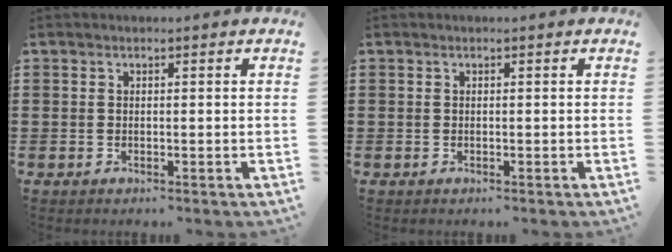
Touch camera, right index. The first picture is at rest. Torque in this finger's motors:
{"motor_torque": [0.00, -0.02, 0.00, 0.01]}